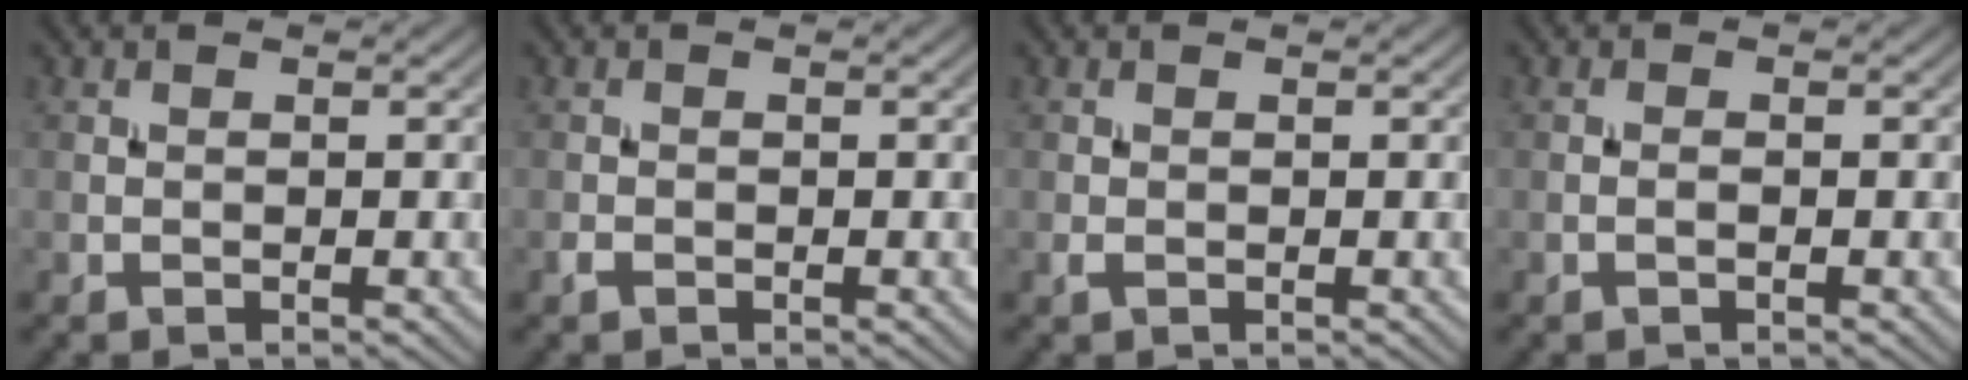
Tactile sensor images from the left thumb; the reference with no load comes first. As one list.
[{"total": 0.6, "force": [-0.5, 0.4, 0.2], "torque": [-0.005, -0.002, -0.009]}, {"total": 0.5, "force": [-0.1, 0.3, 0.4], "torque": [-0.012, -0.002, -0.003]}, {"total": 0.6, "force": [-0.3, 0.0, 0.5], "torque": [-0.010, 0.000, -0.007]}]